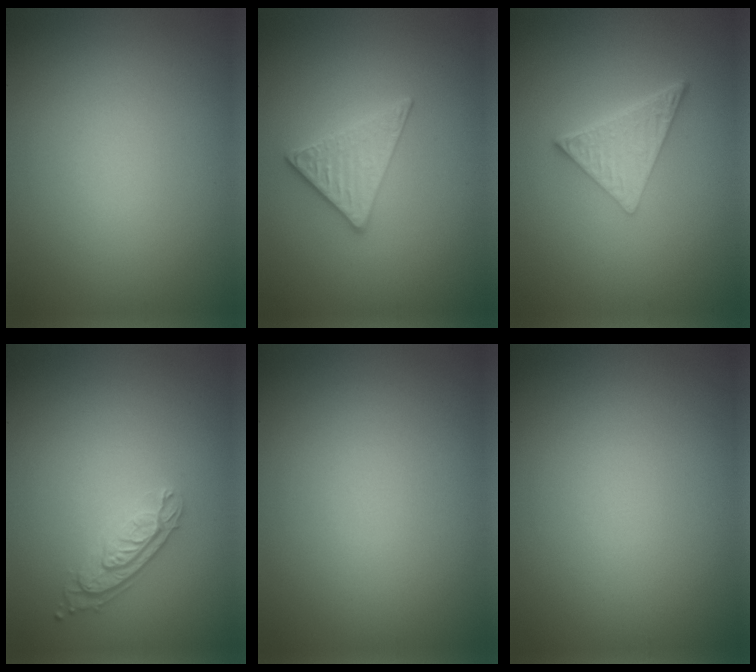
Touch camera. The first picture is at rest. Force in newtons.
{"total": 2.9, "press": 2.7, "slide": 1.1}
{"total": 4.8, "press": 3.3, "slide": 3.5}
{"total": 2.4, "press": 1.9, "slide": 1.4}
{"total": 0.0}
{"total": 0.0}